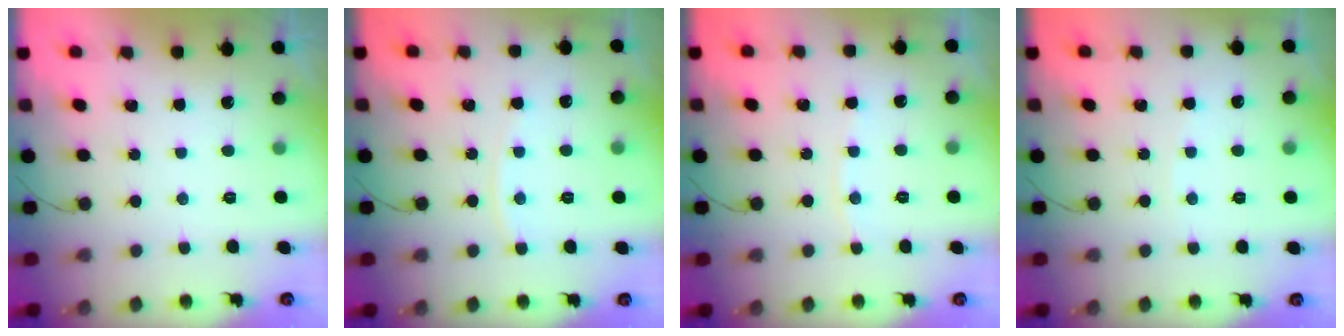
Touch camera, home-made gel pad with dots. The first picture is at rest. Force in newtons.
{"total": 5.0, "press": 4.9, "slide": 0.7}
{"total": 2.9, "press": 2.8, "slide": 0.4}
{"total": 1.8, "press": 1.7, "slide": 0.2}